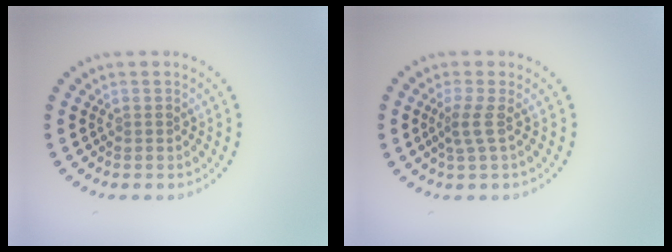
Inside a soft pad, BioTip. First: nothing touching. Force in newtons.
{"total": 1.9, "press": 1.2, "slide": 1.4}